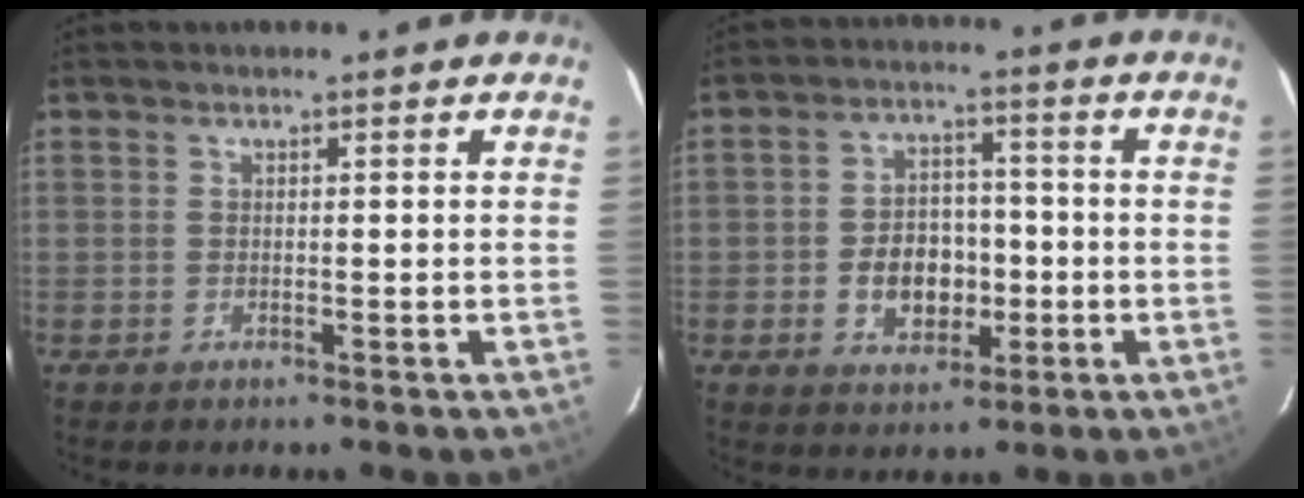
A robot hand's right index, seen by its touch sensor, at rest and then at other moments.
{"total": 9.0, "force": [-2.2, 6.7, 5.6], "torque": [-0.110, 0.015, -0.024]}